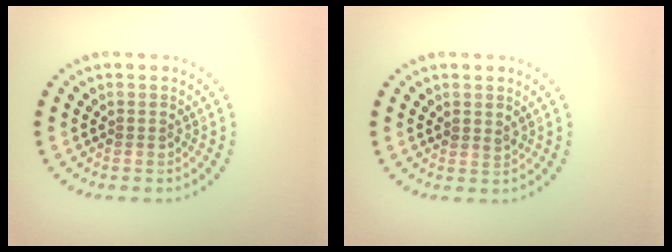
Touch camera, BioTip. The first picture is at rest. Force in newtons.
{"total": 0.6, "press": 0.4, "slide": 0.4}